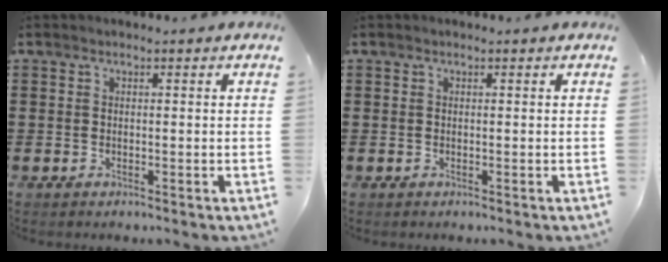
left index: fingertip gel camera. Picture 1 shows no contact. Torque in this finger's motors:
{"motor_torque": [-0.07, -0.06, 0.00, 0.00]}